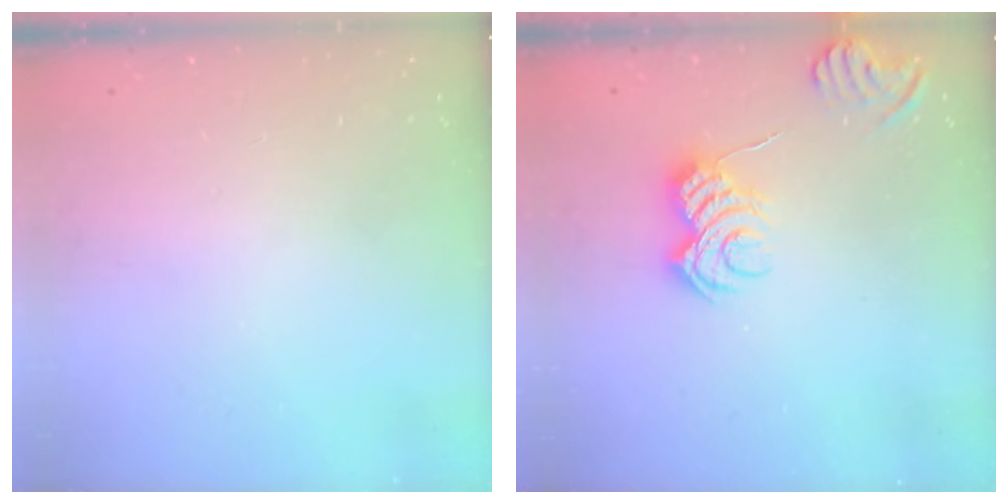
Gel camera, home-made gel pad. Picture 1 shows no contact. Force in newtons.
{"total": 6.1, "press": 6.1, "slide": 0.3}